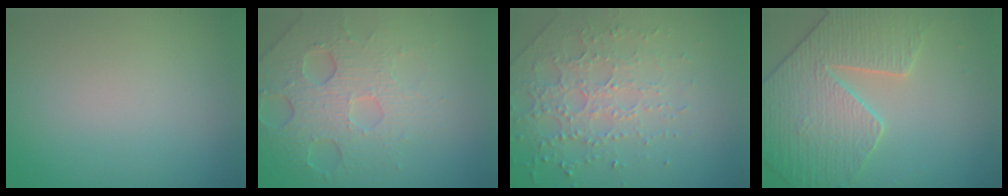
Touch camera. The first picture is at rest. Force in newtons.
{"total": 6.3, "press": 4.7, "slide": 4.3}
{"total": 3.7, "press": 3.6, "slide": 1.1}
{"total": 4.8, "press": 4.7, "slide": 0.8}